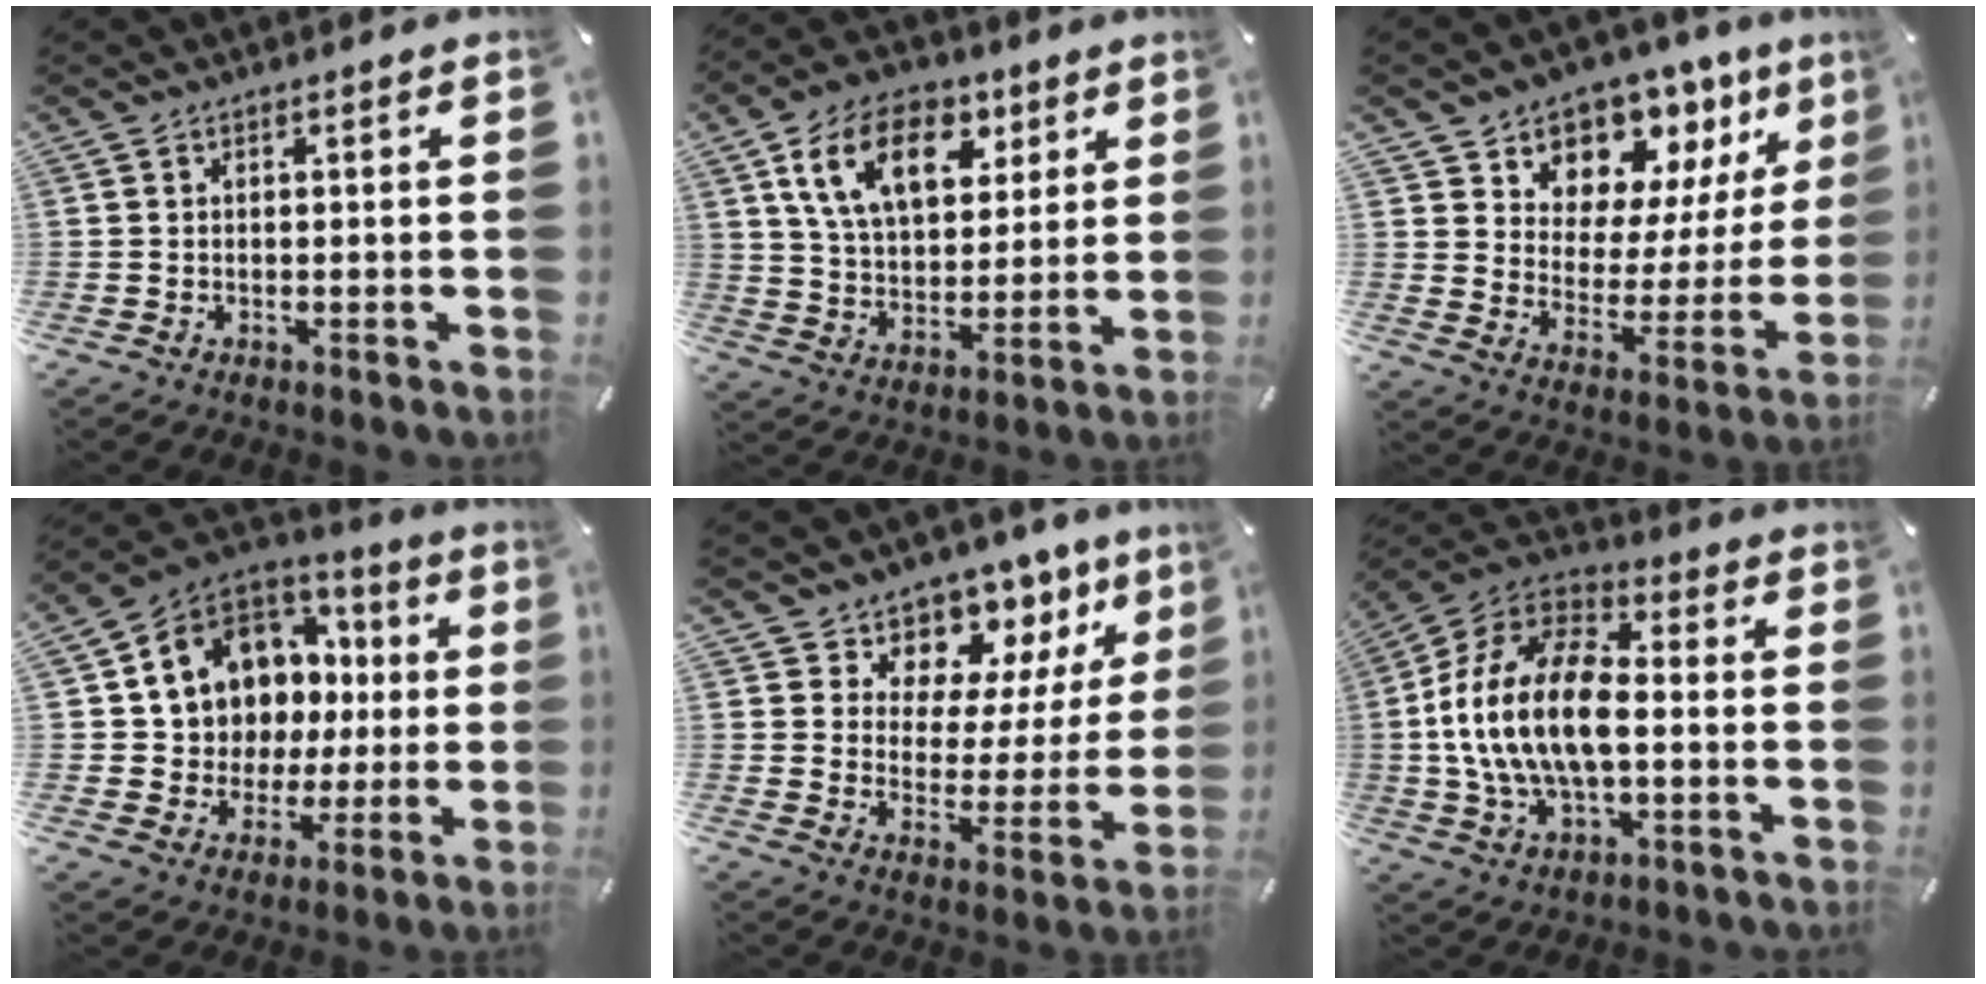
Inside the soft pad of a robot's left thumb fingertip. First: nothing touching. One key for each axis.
{"total": 15.7, "fx": 7.2, "fy": 10.1, "fz": 9.7, "tx": -0.176, "ty": -0.011, "tz": 0.130}
{"total": 9.8, "fx": 7.1, "fy": 6.8, "fz": 0.5, "tx": -0.008, "ty": -0.093, "tz": 0.128}
{"total": 11.3, "fx": 3.6, "fy": 10.4, "fz": 2.7, "tx": -0.057, "ty": -0.046, "tz": 0.081}
{"total": 8.6, "fx": 6.3, "fy": 5.9, "fz": 0.0, "tx": -0.004, "ty": -0.082, "tz": 0.113}
{"total": 18.0, "fx": -1.6, "fy": 10.8, "fz": 14.2, "tx": -0.306, "ty": 0.011, "tz": -0.032}